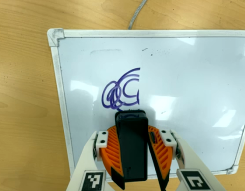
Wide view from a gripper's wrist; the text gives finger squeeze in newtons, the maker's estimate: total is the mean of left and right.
{"total": 11.9, "left": 11.3, "right": 12.5}